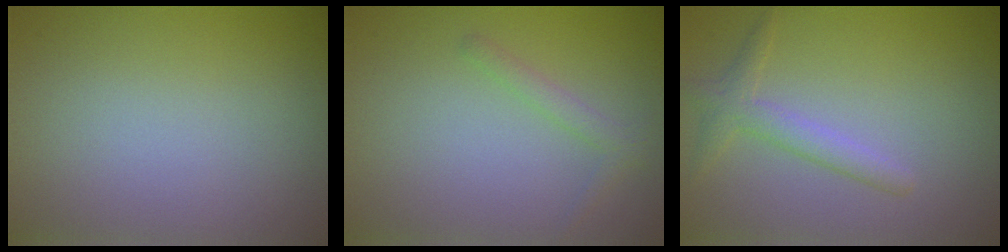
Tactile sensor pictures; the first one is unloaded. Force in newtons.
{"total": 1.2, "press": 1.2, "slide": 0.1}
{"total": 2.1, "press": 2.1, "slide": 0.1}